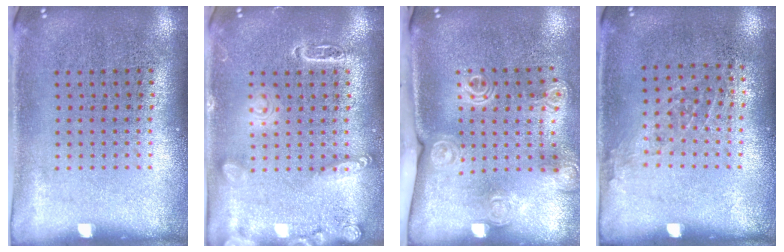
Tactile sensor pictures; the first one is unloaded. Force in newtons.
{"total": 2.7, "press": 2.7, "slide": 0.3}
{"total": 1.9, "press": 1.5, "slide": 1.3}
{"total": 0.9, "press": 0.7, "slide": 0.6}